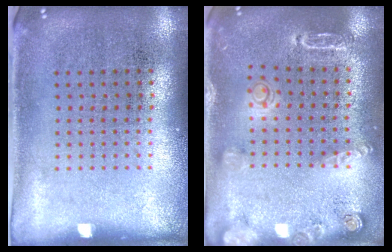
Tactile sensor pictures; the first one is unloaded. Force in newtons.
{"total": 1.8, "press": 1.8, "slide": 0.1}